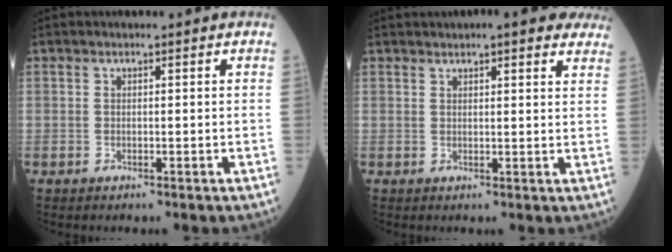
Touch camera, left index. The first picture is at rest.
{"total": 10.2, "force": [8.6, 2.0, 5.1], "torque": [-0.054, 0.021, 0.097]}